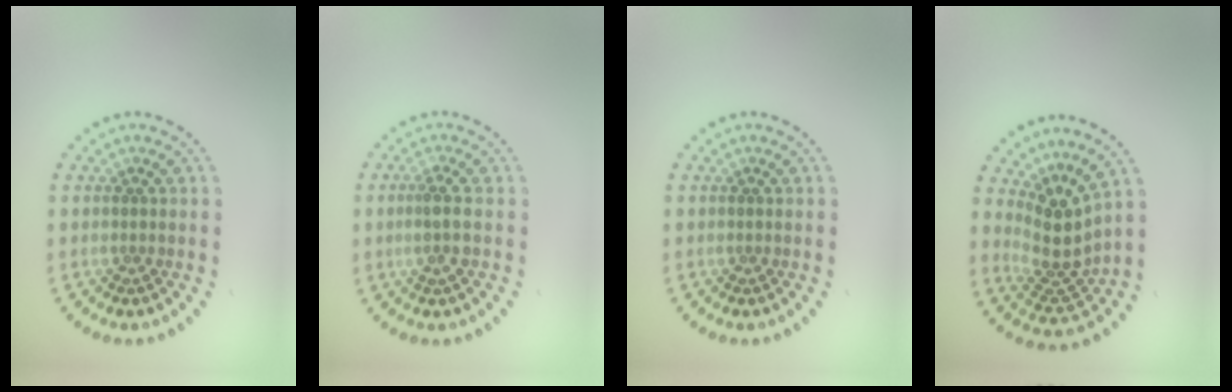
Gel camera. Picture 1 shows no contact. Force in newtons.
{"total": 1.8, "press": 1.5, "slide": 0.9}
{"total": 0.0}
{"total": 3.9, "press": 2.8, "slide": 2.7}